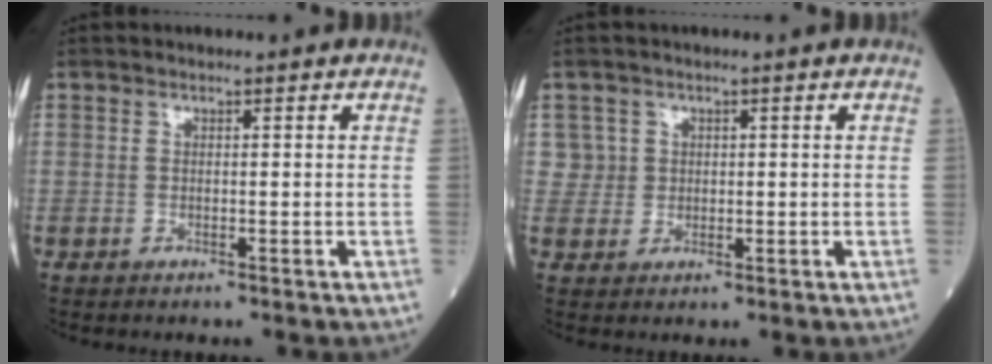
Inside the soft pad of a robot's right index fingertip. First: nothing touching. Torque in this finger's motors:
{"motor_torque": [-0.22, 0.15, -0.03, -0.01]}